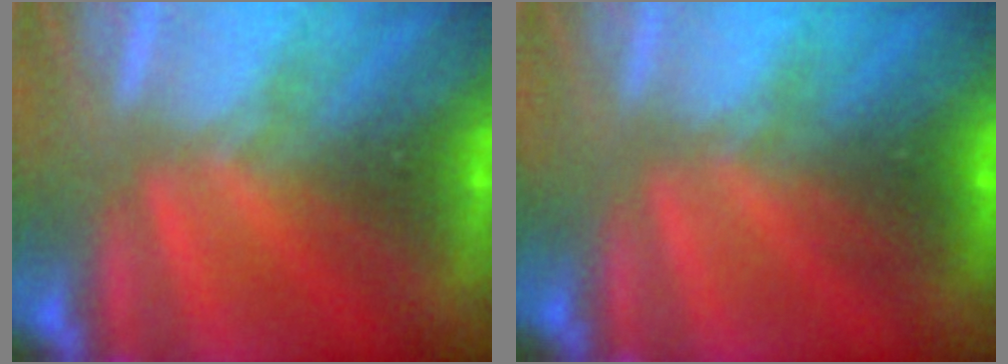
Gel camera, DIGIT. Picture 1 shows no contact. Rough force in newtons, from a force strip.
{"total": 2.4}